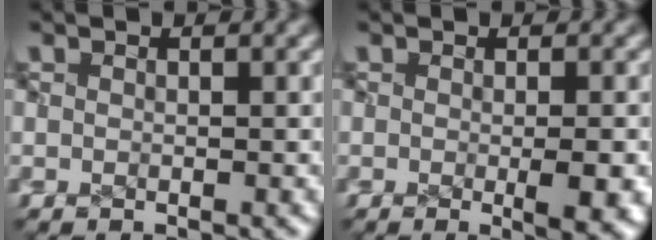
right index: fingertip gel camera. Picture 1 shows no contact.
{"total": 1.8, "force": [-0.4, 0.4, 1.8], "torque": [-0.018, -0.007, 0.000]}